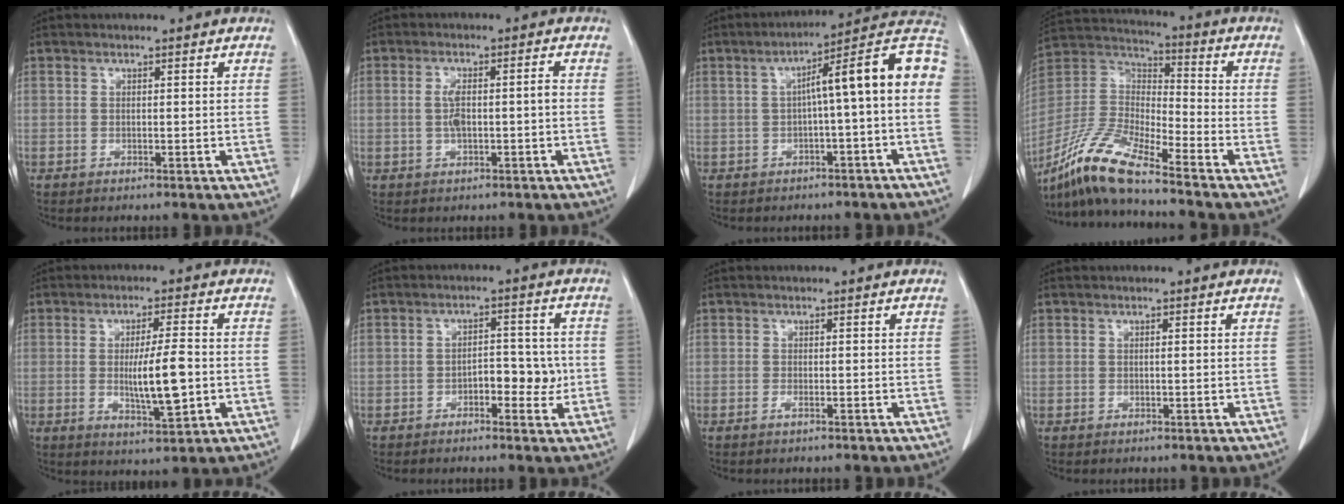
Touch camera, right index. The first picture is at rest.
{"total": 4.1, "force": [-0.4, 0.9, 4.0], "torque": [-0.085, 0.008, -0.005]}
{"total": 12.5, "force": [0.3, 0.5, 12.5], "torque": [-0.172, 0.047, -0.003]}
{"total": 13.0, "force": [-10.8, 0.8, 7.2], "torque": [-0.160, -0.004, -0.209]}
{"total": 8.1, "force": [-0.8, 1.1, 7.9], "torque": [-0.134, -0.011, -0.010]}
{"total": 5.0, "force": [-1.1, 2.5, 4.2], "torque": [-0.052, 0.013, -0.014]}
{"total": 0.6, "force": [-0.4, 0.0, 0.4], "torque": [-0.009, -0.001, -0.008]}
{"total": 0.0}